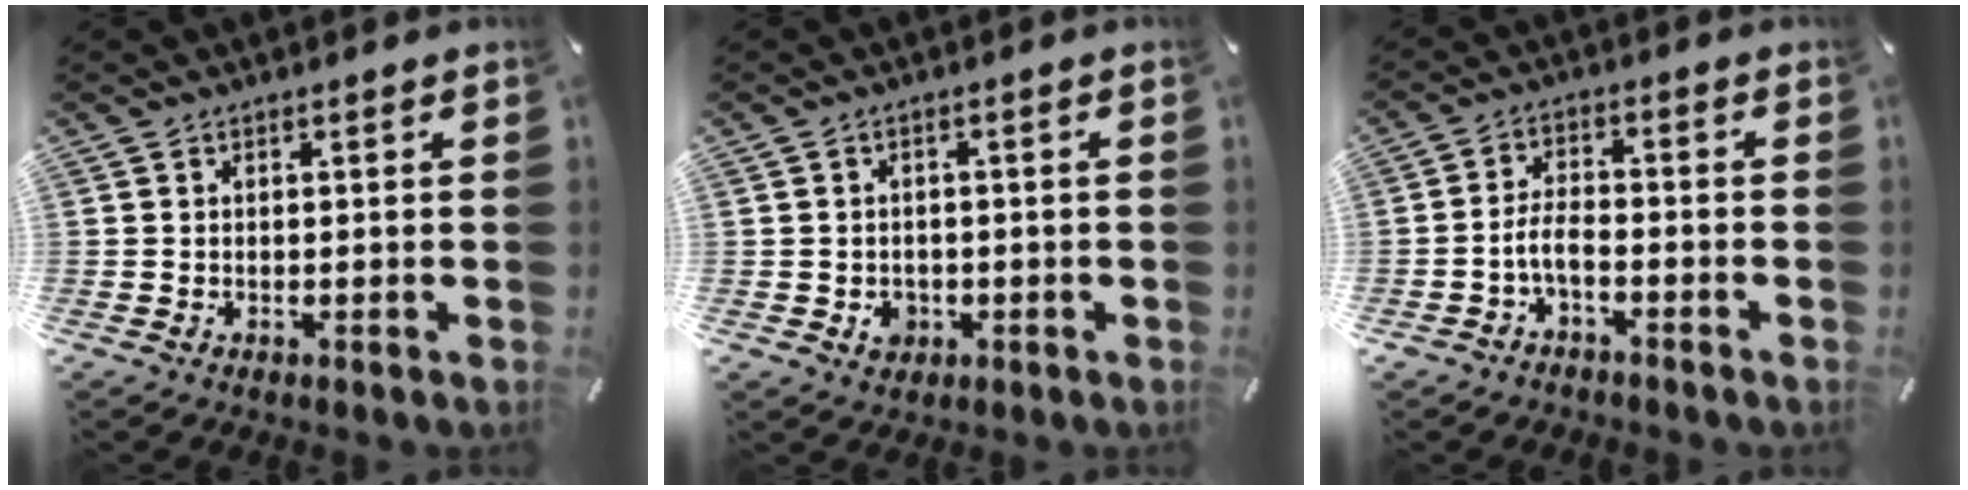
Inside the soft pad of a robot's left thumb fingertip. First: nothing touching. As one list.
[{"total": 3.5, "force": [-1.0, 3.1, 1.3], "torque": [-0.014, 0.002, -0.019]}, {"total": 5.1, "force": [-2.8, 2.5, 3.4], "torque": [-0.077, 0.013, -0.056]}]